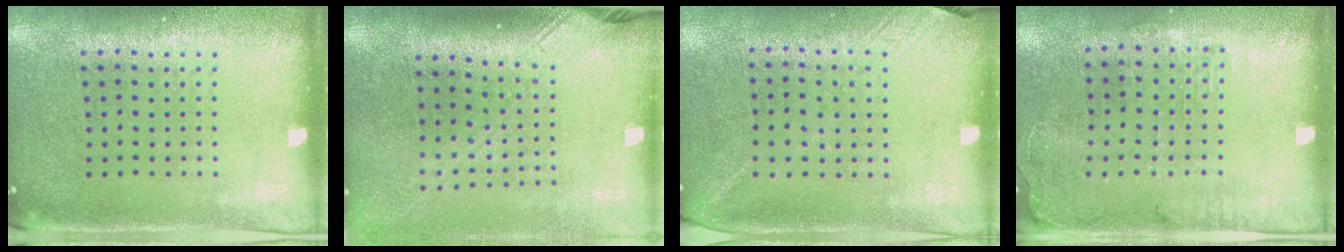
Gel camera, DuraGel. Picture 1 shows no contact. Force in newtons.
{"total": 2.1, "press": 1.6, "slide": 1.4}
{"total": 1.2, "press": 0.9, "slide": 0.9}
{"total": 1.3, "press": 1.2, "slide": 0.4}